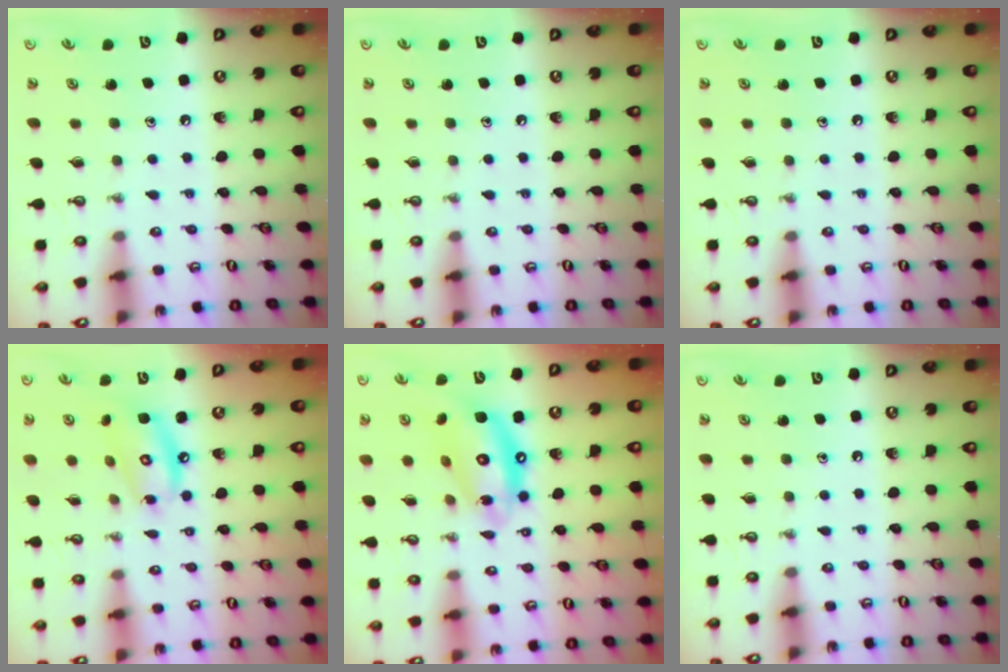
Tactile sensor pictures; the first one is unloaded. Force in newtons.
{"total": 0.0}
{"total": 0.0}
{"total": 10.6, "press": 10.6, "slide": 0.8}
{"total": 15.9, "press": 15.8, "slide": 1.4}
{"total": 0.0}